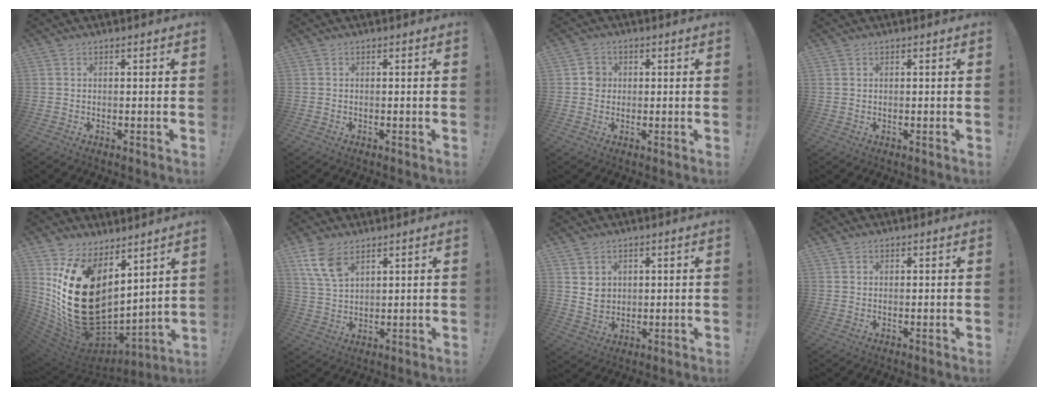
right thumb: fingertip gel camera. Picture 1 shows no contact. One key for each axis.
{"total": 0.0}
{"total": 3.8, "fx": 0.1, "fy": 3.6, "fz": 1.3, "tx": -0.004, "ty": 0.003, "tz": -0.001}
{"total": 0.5, "fx": 0.3, "fy": 0.4, "fz": 0.0, "tx": -0.001, "ty": 0.000, "tz": 0.007}
{"total": 24.8, "fx": 4.1, "fy": 16.2, "fz": 18.3, "tx": -0.362, "ty": -0.040, "tz": 0.102}
{"total": 9.1, "fx": 5.5, "fy": 4.8, "fz": 5.4, "tx": -0.113, "ty": -0.019, "tz": 0.107}
{"total": 5.4, "fx": 2.5, "fy": 4.6, "fz": 1.4, "tx": -0.010, "ty": -0.017, "tz": 0.048}
{"total": 1.0, "fx": 0.7, "fy": 0.7, "fz": 0.2, "tx": -0.001, "ty": -0.002, "tz": 0.013}